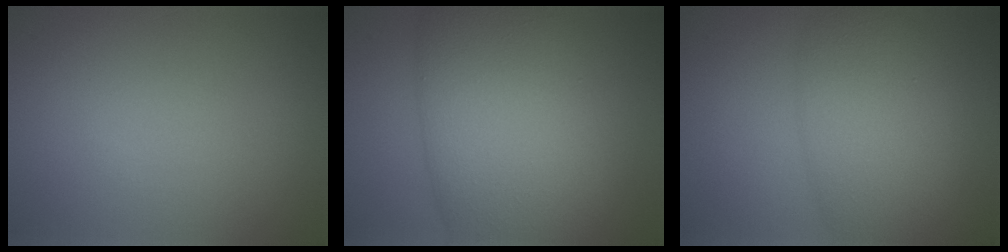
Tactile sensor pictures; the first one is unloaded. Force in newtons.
{"total": 13.0, "press": 13.0, "slide": 0.1}
{"total": 7.1, "press": 7.1, "slide": 0.2}